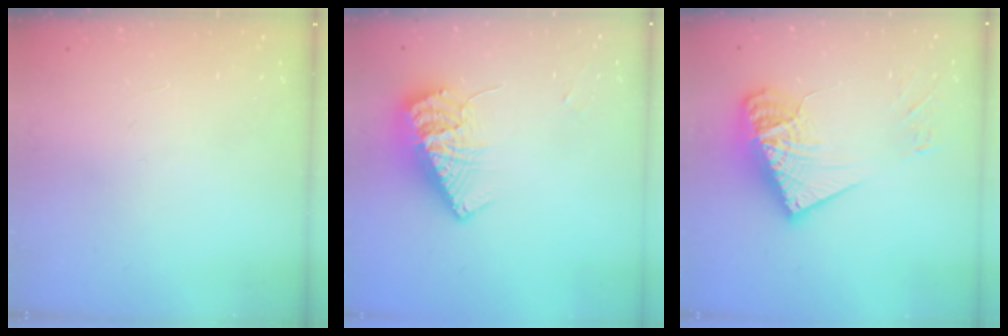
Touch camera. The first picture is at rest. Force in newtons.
{"total": 11.8, "press": 11.7, "slide": 1.0}
{"total": 19.7, "press": 19.7, "slide": 1.6}